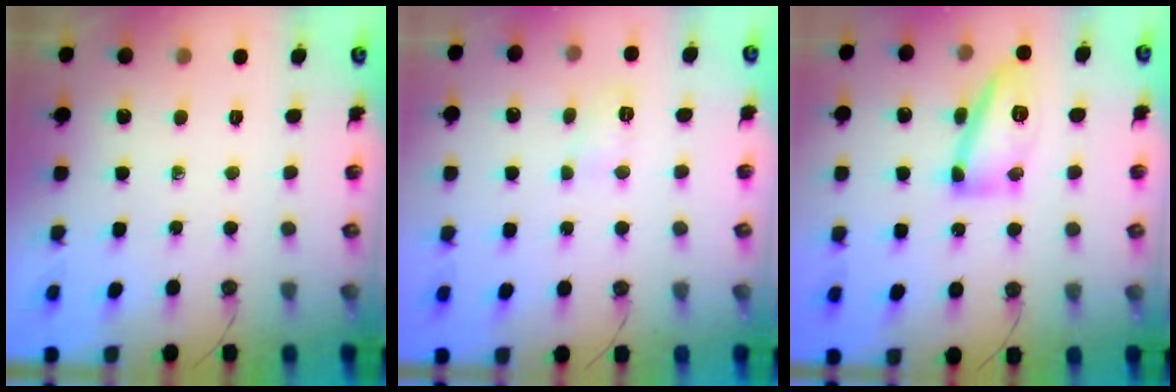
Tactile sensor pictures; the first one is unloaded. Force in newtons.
{"total": 3.8, "press": 3.8, "slide": 0.3}
{"total": 13.7, "press": 13.7, "slide": 1.1}